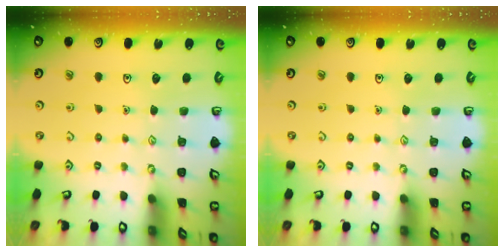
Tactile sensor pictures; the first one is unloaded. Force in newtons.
{"total": 0.0}